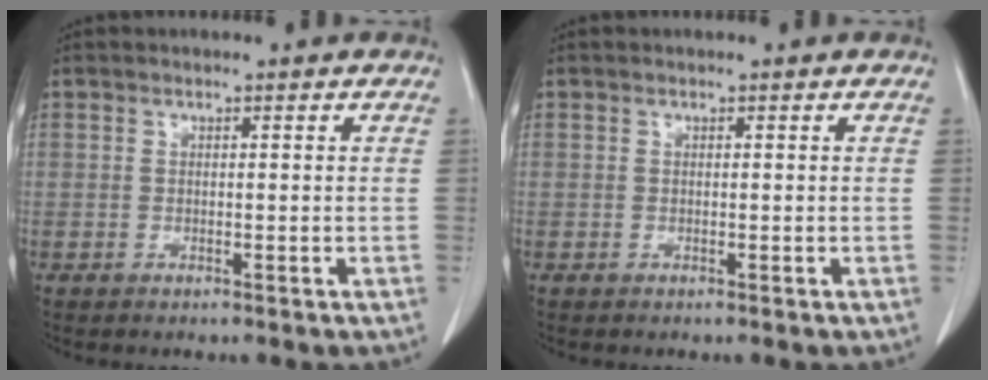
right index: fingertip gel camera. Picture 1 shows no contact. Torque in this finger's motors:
{"motor_torque": [0.01, -0.01, 0.04, -0.01]}